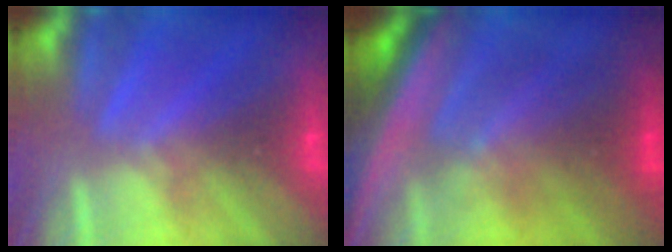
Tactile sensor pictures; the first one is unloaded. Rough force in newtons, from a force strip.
{"total": 6.9}